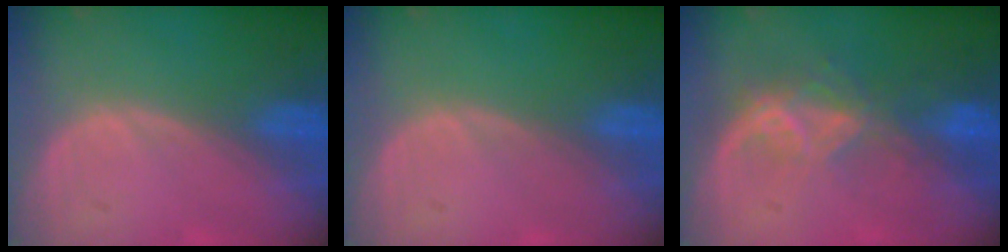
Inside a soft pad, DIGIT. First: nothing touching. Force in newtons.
{"total": 0.0}
{"total": 6.8, "press": 5.8, "slide": 3.5}